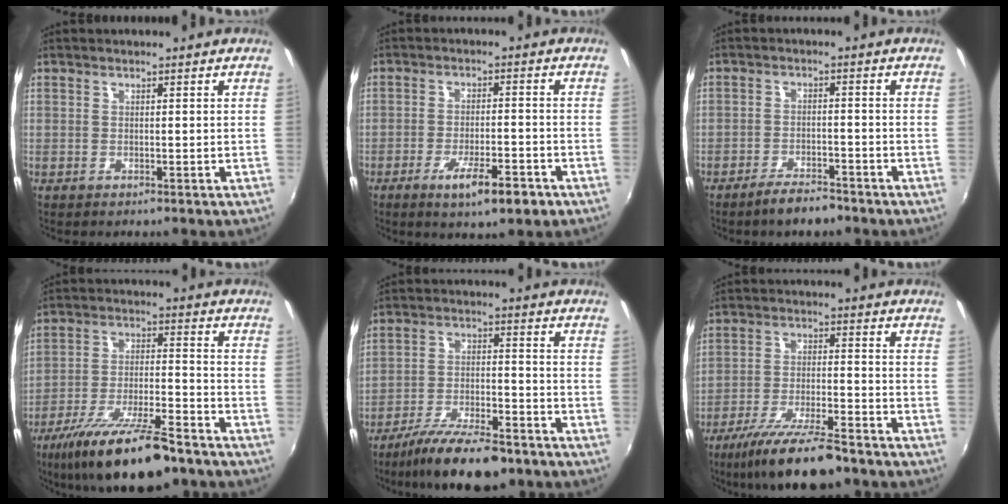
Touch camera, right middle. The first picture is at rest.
{"total": 8.2, "force": [-4.7, 1.7, 6.5], "torque": [-0.126, -0.014, -0.070]}
{"total": 5.1, "force": [-4.2, 1.4, 2.4], "torque": [-0.061, 0.002, -0.069]}
{"total": 17.5, "force": [-13.0, 4.0, 11.1], "torque": [-0.217, -0.032, -0.215]}
{"total": 13.8, "force": [-10.9, 3.5, 7.8], "torque": [-0.163, -0.022, -0.181]}
{"total": 13.7, "force": [-10.9, 2.3, 7.9], "torque": [-0.167, -0.022, -0.185]}